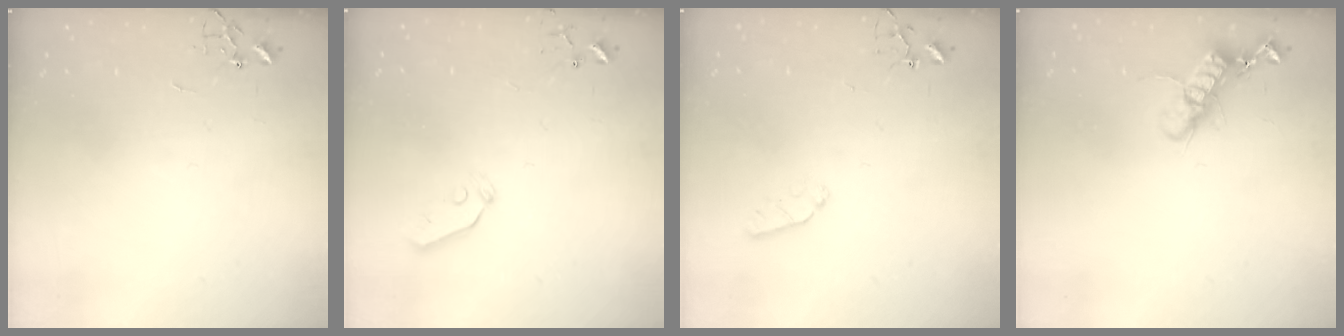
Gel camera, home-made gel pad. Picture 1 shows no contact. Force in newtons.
{"total": 3.8, "press": 3.8, "slide": 0.3}
{"total": 5.0, "press": 4.9, "slide": 0.7}
{"total": 12.8, "press": 12.8, "slide": 0.8}